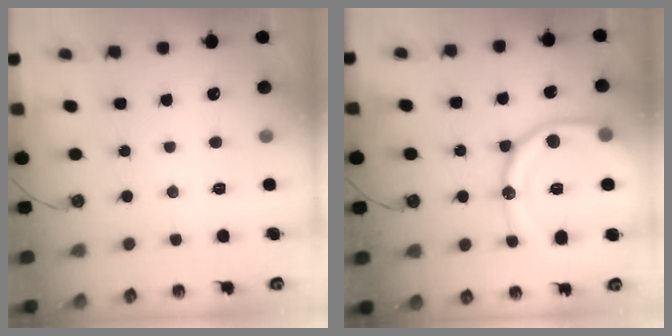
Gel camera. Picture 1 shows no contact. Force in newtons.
{"total": 20.7, "press": 20.5, "slide": 2.4}